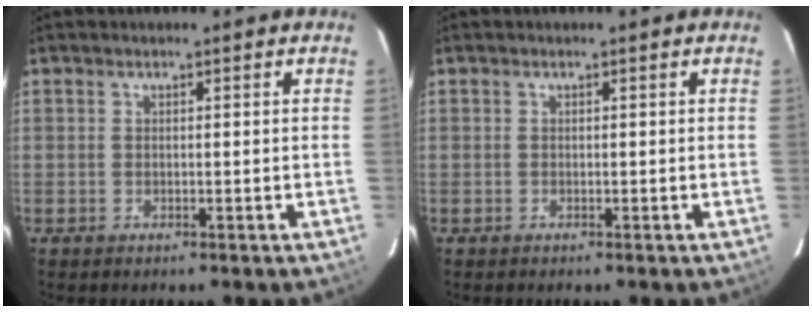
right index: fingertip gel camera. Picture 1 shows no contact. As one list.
[{"total": 0.0}]